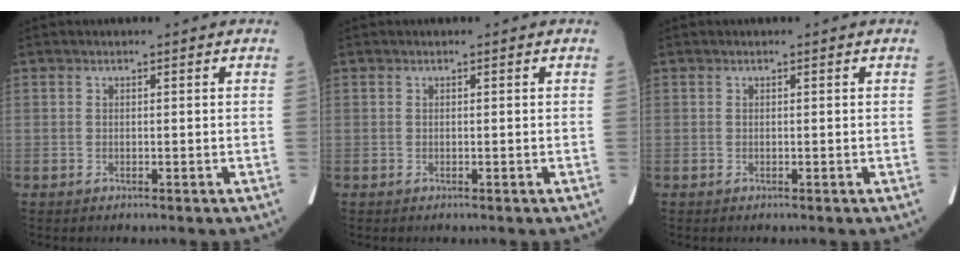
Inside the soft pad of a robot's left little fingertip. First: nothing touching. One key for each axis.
{"total": 0.0}
{"total": 0.0}